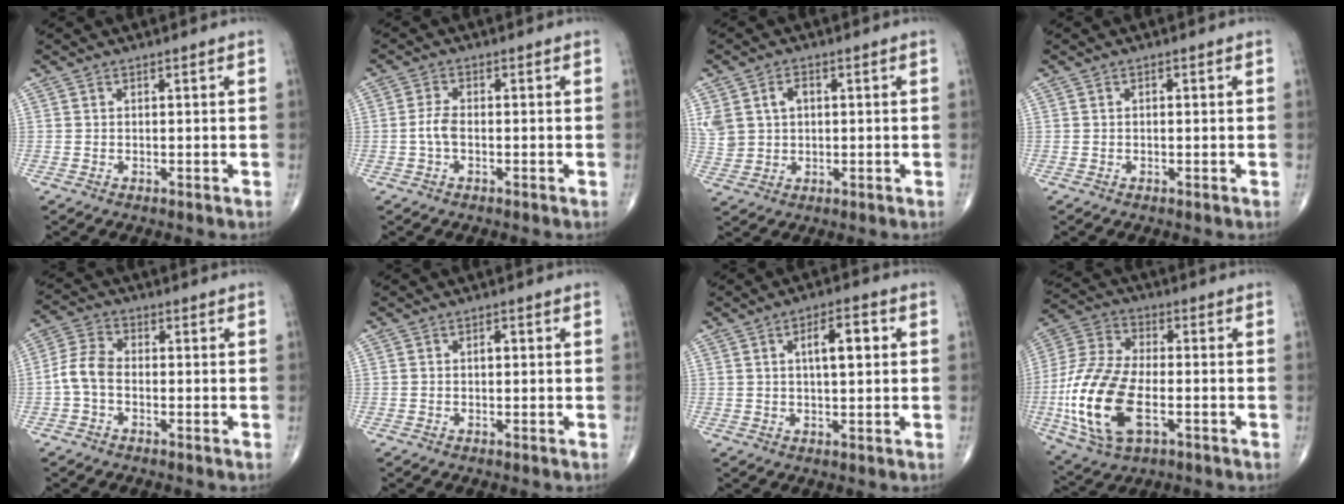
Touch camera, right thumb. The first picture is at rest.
{"total": 2.8, "force": [-0.6, 1.4, 2.4], "torque": [-0.056, 0.007, -0.016]}
{"total": 8.2, "force": [2.1, 6.2, 4.9], "torque": [-0.104, 0.003, 0.049]}
{"total": 0.8, "force": [0.1, 0.4, 0.7], "torque": [-0.015, 0.004, 0.003]}
{"total": 5.6, "force": [-1.4, 3.5, 4.2], "torque": [-0.086, 0.020, -0.039]}
{"total": 1.2, "force": [0.0, 0.8, 1.0], "torque": [-0.012, 0.002, -0.003]}
{"total": 6.8, "force": [1.6, 2.6, 6.1], "torque": [-0.087, 0.006, 0.024]}
{"total": 19.7, "force": [-4.8, 10.1, 16.2], "torque": [-0.353, 0.008, -0.085]}